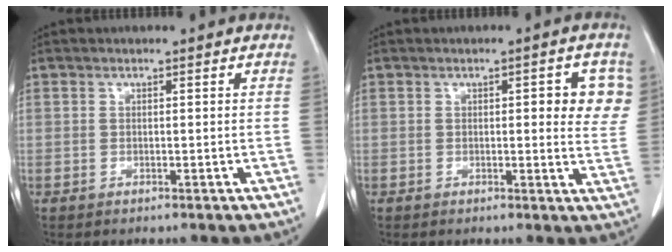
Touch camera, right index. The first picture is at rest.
{"total": 5.6, "force": [1.6, 1.7, 5.1], "torque": [-0.047, 0.001, 0.012]}